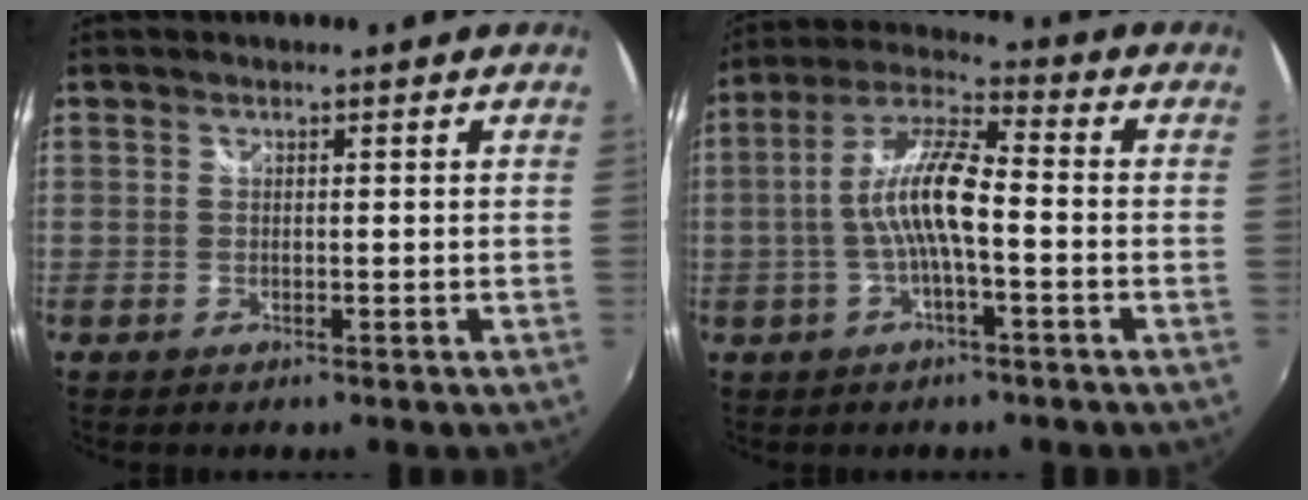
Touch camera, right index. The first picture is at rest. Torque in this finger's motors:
{"motor_torque": [0.93, -0.54, 0.80, 0.21]}